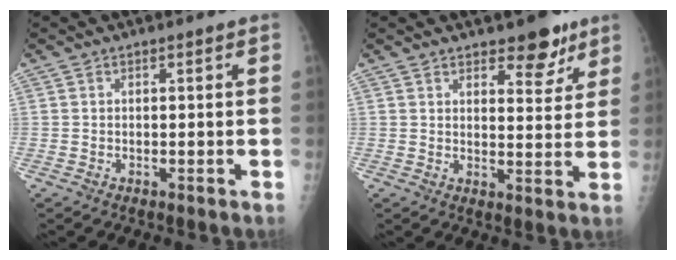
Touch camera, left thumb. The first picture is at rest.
{"total": 7.2, "force": [5.0, 3.2, 4.1], "torque": [-0.025, -0.030, 0.067]}